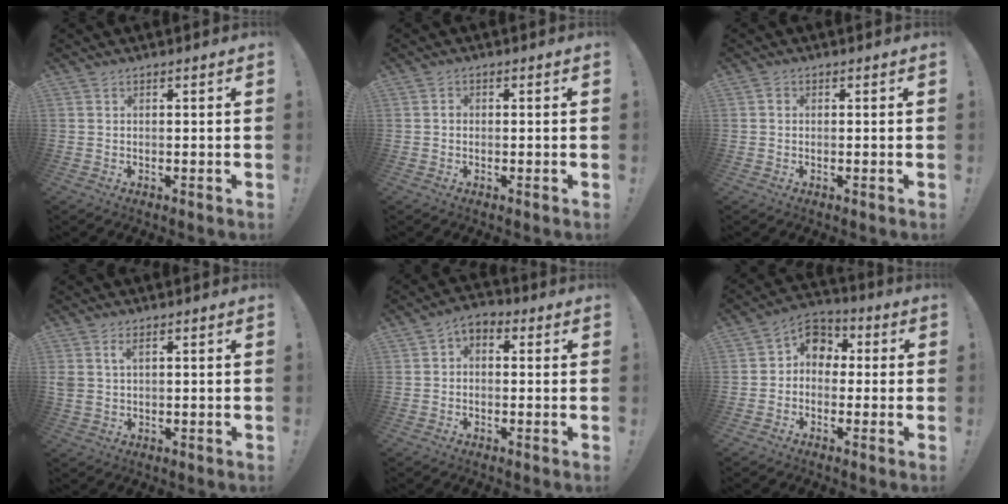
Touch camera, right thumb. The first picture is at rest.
{"total": 1.0, "force": [-0.3, 0.8, 0.5], "torque": [-0.008, 0.006, -0.007]}
{"total": 1.0, "force": [-0.1, 0.9, 0.5], "torque": [-0.009, 0.004, -0.001]}
{"total": 3.2, "force": [1.3, 1.6, 2.5], "torque": [-0.046, -0.001, 0.025]}
{"total": 3.6, "force": [-0.9, 2.5, 2.4], "torque": [-0.035, 0.010, -0.014]}
{"total": 7.5, "force": [0.3, 6.6, 3.6], "torque": [-0.063, 0.017, 0.014]}